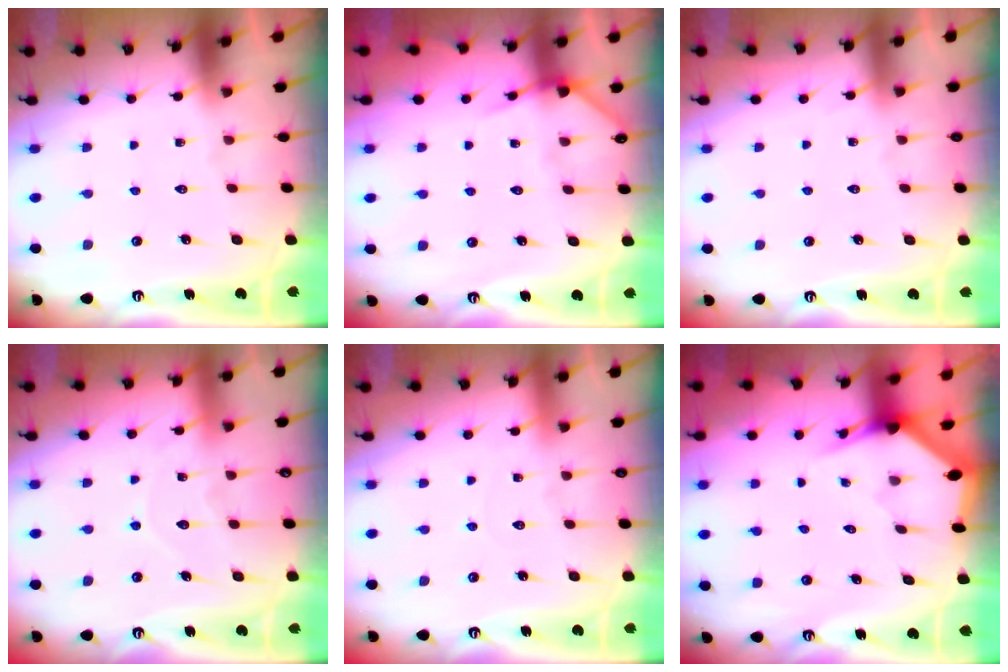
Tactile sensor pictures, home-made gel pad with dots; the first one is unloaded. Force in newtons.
{"total": 5.2, "press": 5.2, "slide": 0.5}
{"total": 3.9, "press": 3.8, "slide": 0.6}
{"total": 7.7, "press": 7.6, "slide": 0.7}
{"total": 2.7, "press": 2.7, "slide": 0.3}
{"total": 2.9, "press": 2.9, "slide": 0.1}